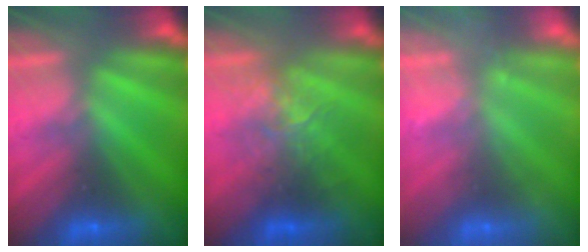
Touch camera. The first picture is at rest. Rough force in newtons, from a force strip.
{"total": 2.4}
{"total": 2.4}